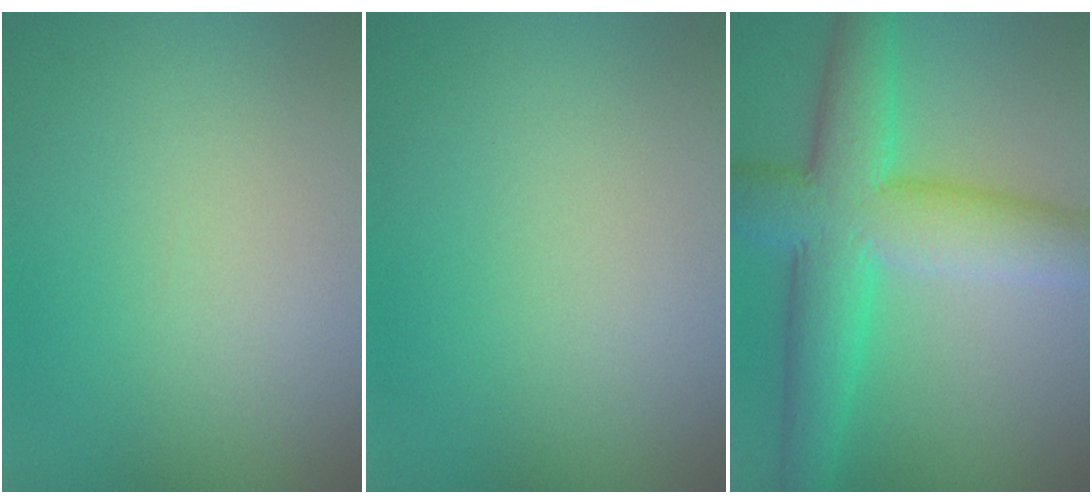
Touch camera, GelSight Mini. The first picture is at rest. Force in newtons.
{"total": 0.0}
{"total": 9.6, "press": 9.6, "slide": 0.2}